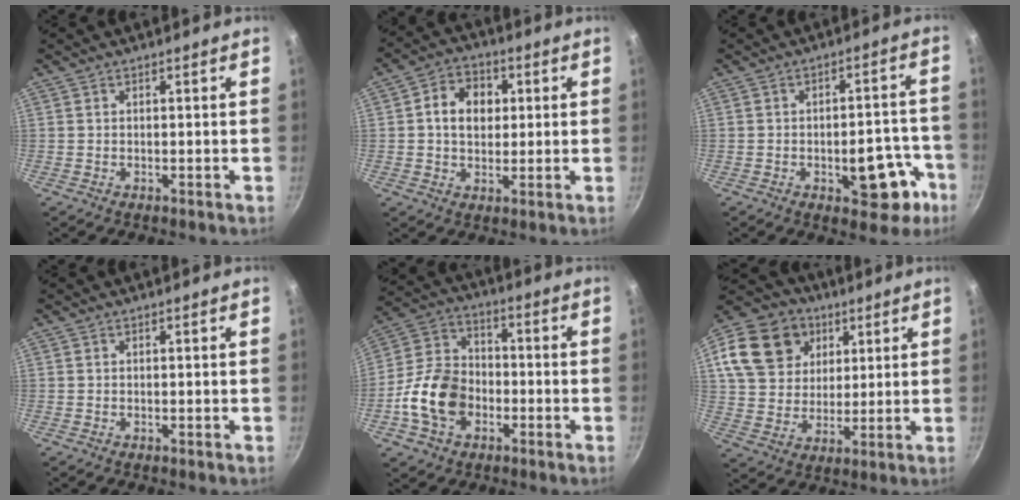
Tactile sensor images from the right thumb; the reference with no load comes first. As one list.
[{"total": 8.6, "force": [1.4, 6.7, 5.1], "torque": [-0.060, 0.007, 0.012]}, {"total": 11.7, "force": [-4.8, 5.9, 8.8], "torque": [-0.054, 0.042, -0.056]}, {"total": 0.0}, {"total": 14.2, "force": [-4.3, 10.3, 8.7], "torque": [-0.141, 0.034, -0.093]}, {"total": 20.0, "force": [8.3, 15.6, 9.2], "torque": [-0.172, 0.008, 0.153]}]